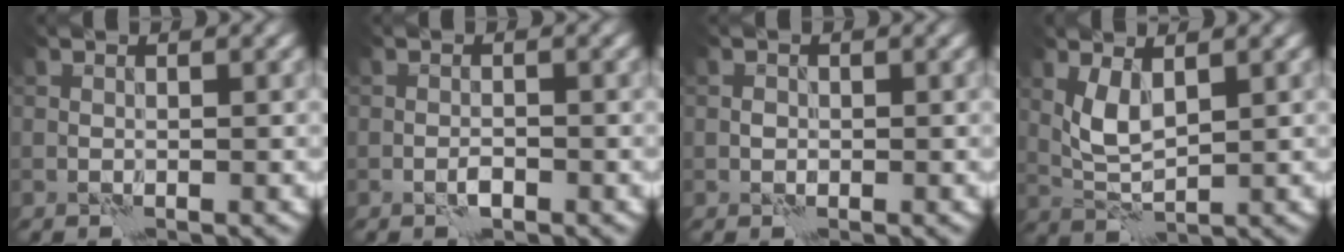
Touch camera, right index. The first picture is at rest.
{"total": 0.9, "force": [-0.6, 0.1, 0.6], "torque": [-0.012, 0.005, -0.013]}
{"total": 0.6, "force": [-0.1, 0.5, 0.2], "torque": [0.001, 0.000, -0.005]}
{"total": 3.3, "force": [1.2, 1.4, 2.7], "torque": [-0.063, -0.003, 0.028]}